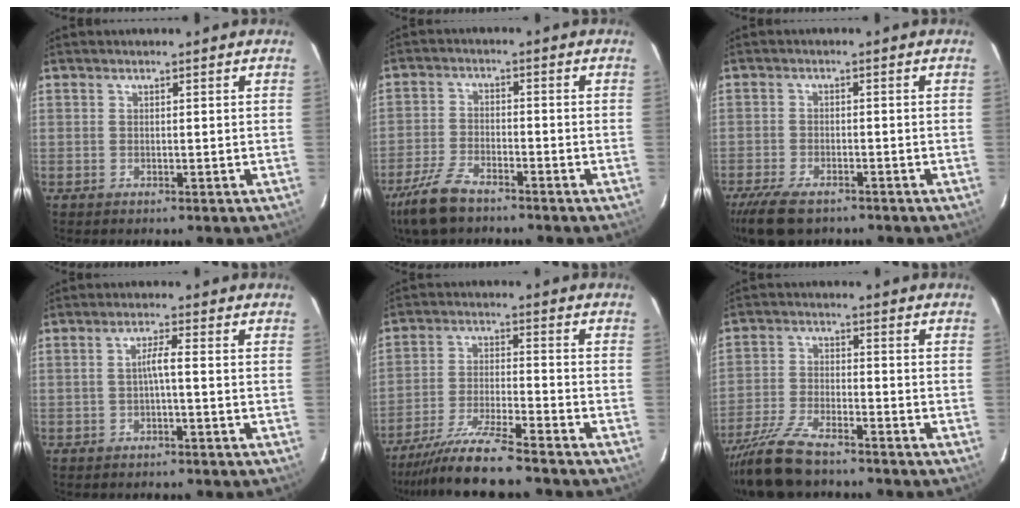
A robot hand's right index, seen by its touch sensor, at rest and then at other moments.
{"total": 6.9, "force": [-5.3, 2.1, 3.8], "torque": [-0.091, -0.011, -0.100]}
{"total": 8.4, "force": [-6.4, 3.2, 4.5], "torque": [-0.081, -0.010, -0.101]}
{"total": 2.6, "force": [-0.4, 0.0, 2.6], "torque": [-0.046, 0.006, -0.007]}
{"total": 10.3, "force": [-8.9, -0.5, 5.0], "torque": [-0.087, -0.019, -0.159]}
{"total": 8.7, "force": [-7.5, 1.6, 4.1], "torque": [-0.083, -0.021, -0.135]}